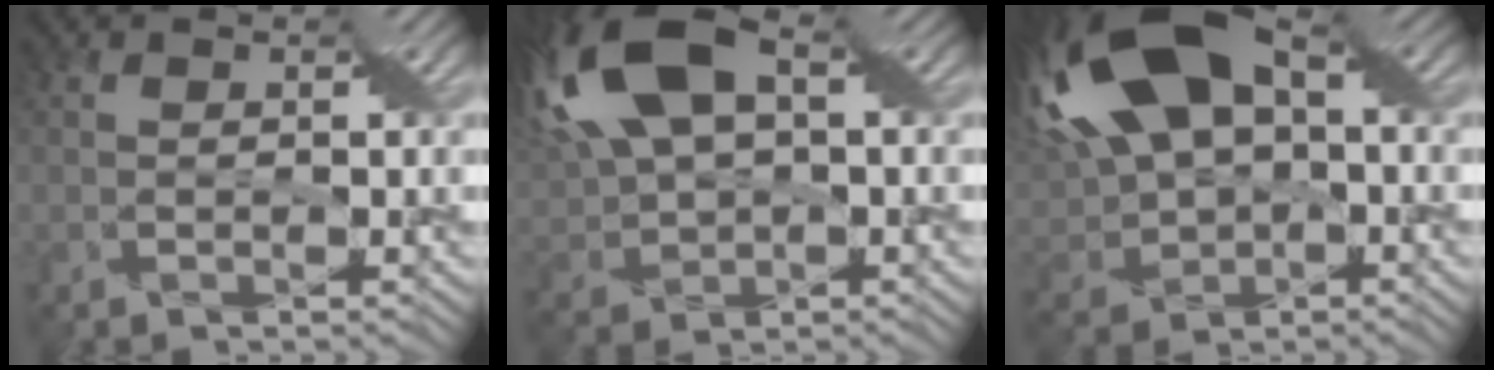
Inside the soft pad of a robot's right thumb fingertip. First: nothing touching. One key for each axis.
{"total": 17.2, "fx": 5.5, "fy": 10.0, "fz": 12.9, "tx": -0.310, "ty": 0.022, "tz": 0.105}
{"total": 19.0, "fx": 5.1, "fy": 11.5, "fz": 14.2, "tx": -0.321, "ty": 0.016, "tz": 0.099}